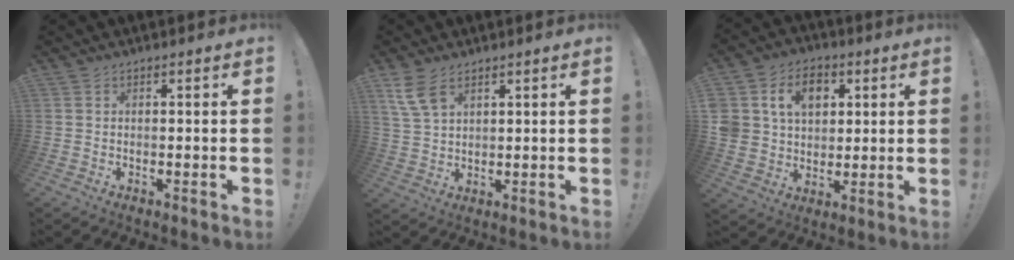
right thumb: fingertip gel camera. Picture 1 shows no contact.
{"total": 7.4, "force": [4.4, 3.8, 4.5], "torque": [-0.082, -0.012, 0.087]}
{"total": 13.3, "force": [5.1, 10.4, 6.6], "torque": [-0.098, -0.012, 0.102]}